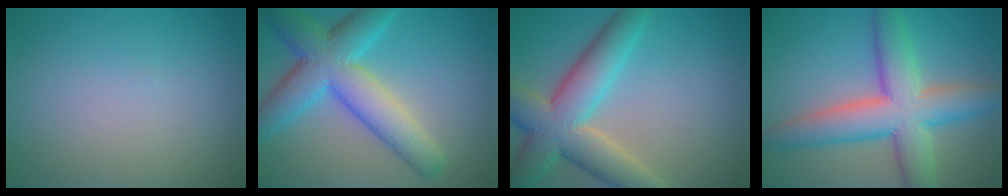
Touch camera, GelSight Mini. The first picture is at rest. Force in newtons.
{"total": 8.5, "press": 8.5, "slide": 0.2}
{"total": 8.6, "press": 8.6, "slide": 0.5}
{"total": 8.9, "press": 8.9, "slide": 0.5}